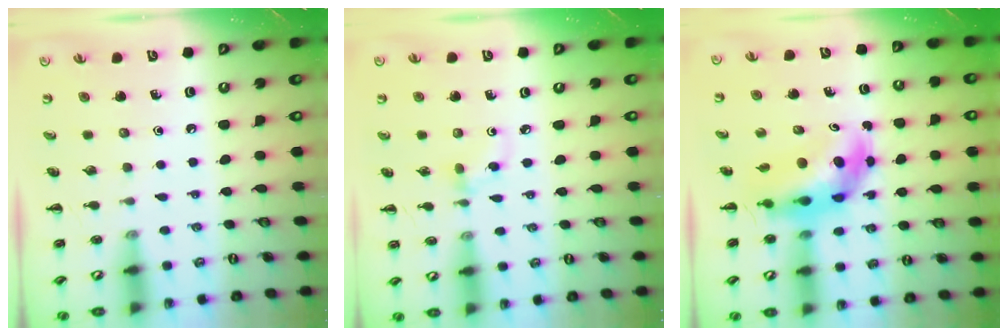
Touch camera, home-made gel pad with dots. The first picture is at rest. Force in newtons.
{"total": 3.9, "press": 3.6, "slide": 1.5}
{"total": 7.2, "press": 6.9, "slide": 2.1}